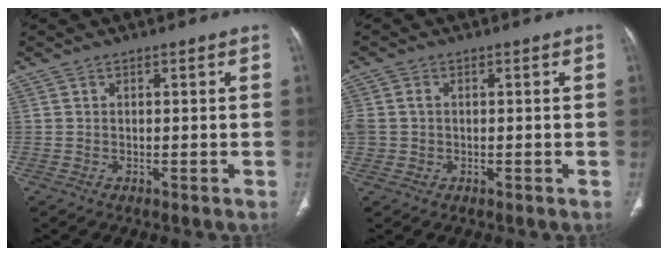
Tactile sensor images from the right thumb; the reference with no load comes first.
{"total": 3.3, "force": [0.0, 2.8, 1.8], "torque": [-0.047, 0.010, 0.004]}